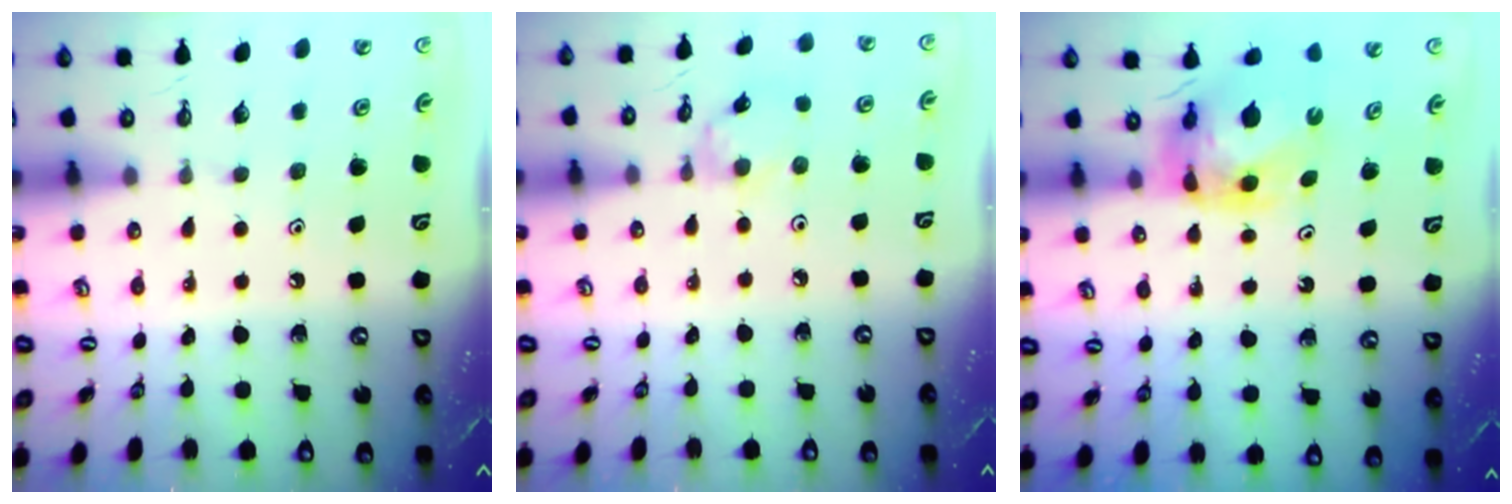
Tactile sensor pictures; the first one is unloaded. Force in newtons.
{"total": 1.4, "press": 1.3, "slide": 0.2}
{"total": 6.7, "press": 6.7, "slide": 0.6}